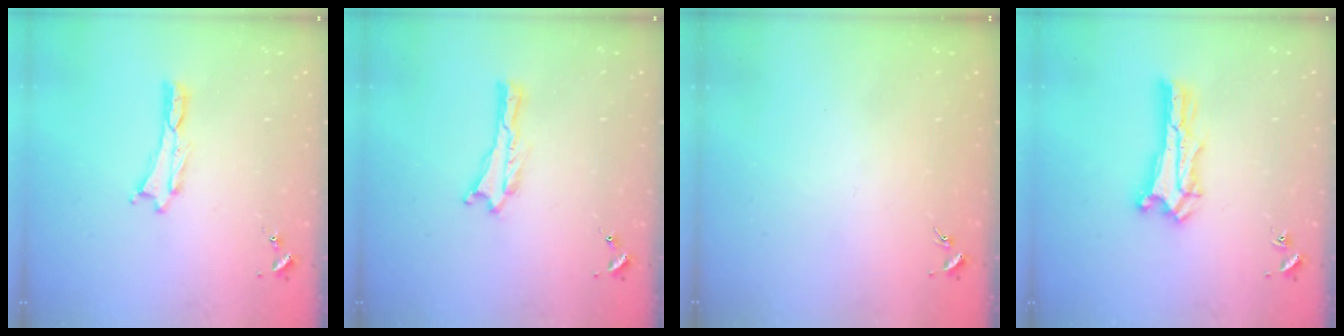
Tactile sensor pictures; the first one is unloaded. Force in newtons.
{"total": 0.0}
{"total": 0.0}
{"total": 1.5, "press": 1.5, "slide": 0.2}